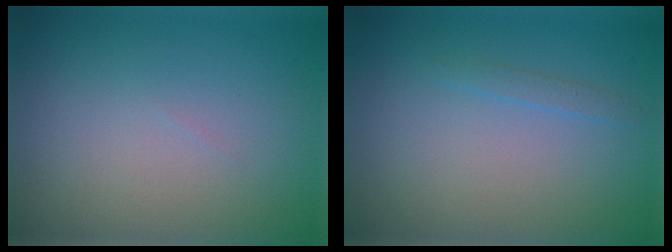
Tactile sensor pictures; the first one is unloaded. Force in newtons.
{"total": 0.7, "press": 0.7, "slide": 0.1}